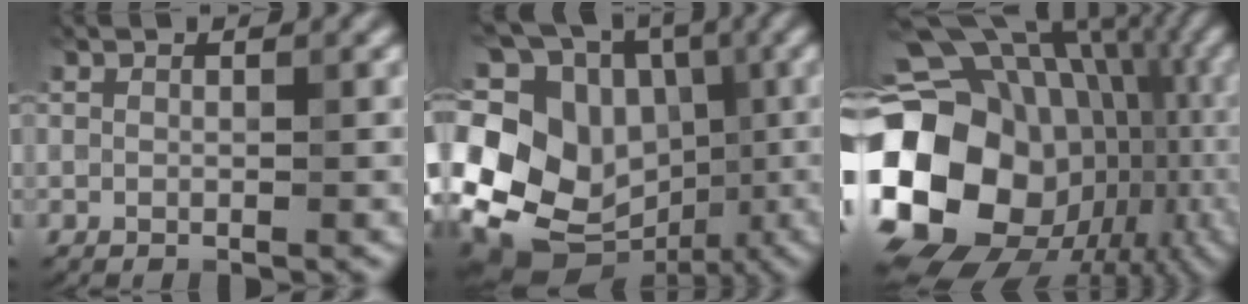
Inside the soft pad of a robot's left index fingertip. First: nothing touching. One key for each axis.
{"total": 16.3, "fx": -2.9, "fy": 14.0, "fz": 7.9, "tx": -0.162, "ty": 0.037, "tz": -0.056}
{"total": 21.5, "fx": -1.6, "fy": 17.3, "fz": 12.7, "tx": -0.241, "ty": 0.008, "tz": -0.034}